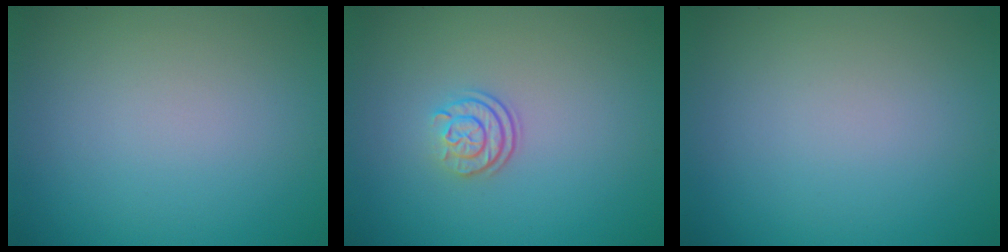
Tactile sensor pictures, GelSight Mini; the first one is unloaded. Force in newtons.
{"total": 2.3, "press": 1.7, "slide": 1.6}
{"total": 0.0}